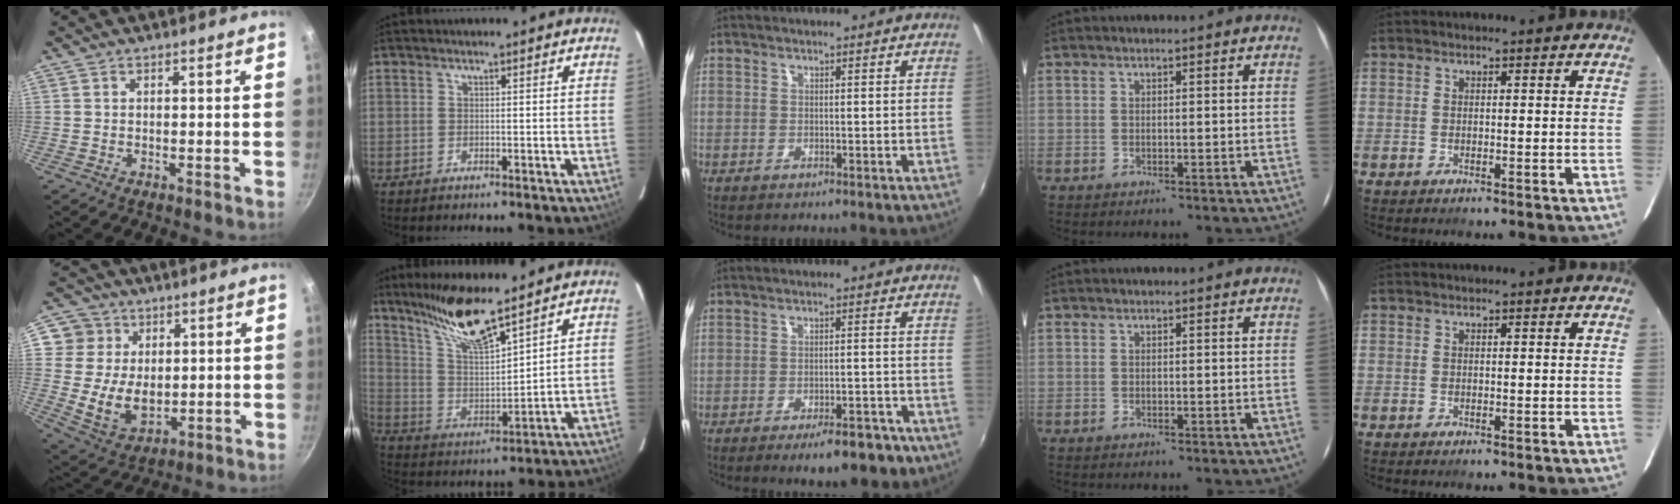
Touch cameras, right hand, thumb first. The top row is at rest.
{"thumb": {"total": 11.2, "force": [2.6, 9.8, 4.8], "torque": [-0.049, -0.019, 0.056]}, "index": {"total": 13.3, "force": [10.5, 1.3, 8.1], "torque": [-0.147, 0.002, 0.209]}, "middle": {"total": 7.7, "force": [-5.4, 2.6, 4.8], "torque": [-0.083, 0.000, -0.065]}}